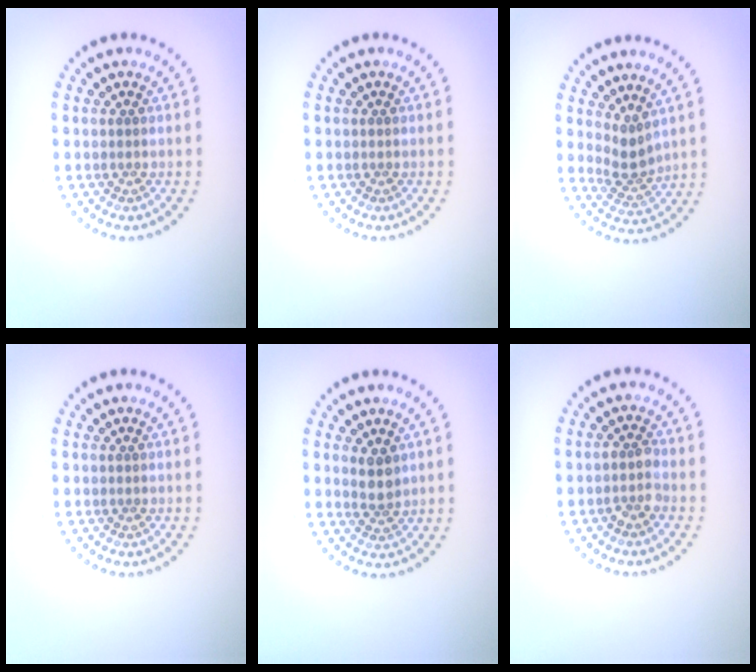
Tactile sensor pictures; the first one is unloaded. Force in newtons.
{"total": 0.0}
{"total": 2.2, "press": 1.7, "slide": 1.5}
{"total": 0.0}
{"total": 2.0, "press": 1.7, "slide": 1.0}
{"total": 1.6, "press": 1.5, "slide": 0.7}